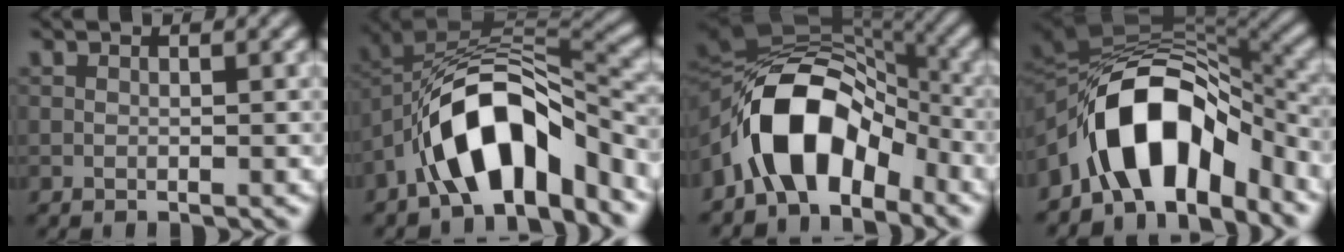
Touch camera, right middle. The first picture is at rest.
{"total": 10.7, "force": [-5.3, 5.0, 7.8], "torque": [-0.125, 0.009, -0.098]}
{"total": 10.7, "force": [-4.5, 6.0, 7.5], "torque": [-0.123, 0.018, -0.081]}
{"total": 11.8, "force": [-5.8, 5.9, 8.5], "torque": [-0.129, 0.011, -0.100]}